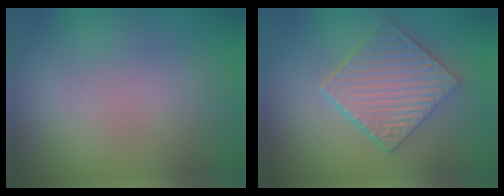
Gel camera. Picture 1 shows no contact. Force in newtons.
{"total": 5.3, "press": 4.4, "slide": 2.9}